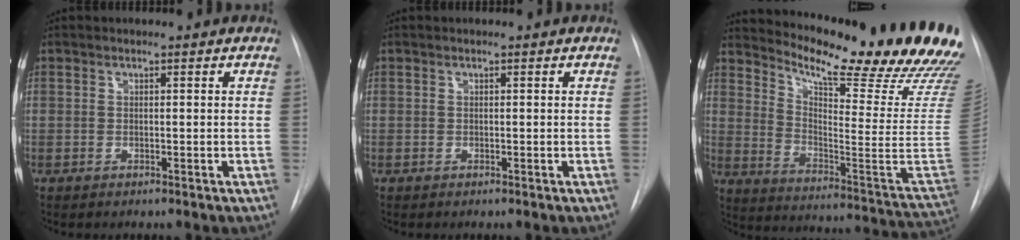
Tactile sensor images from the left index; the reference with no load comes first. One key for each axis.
{"total": 0.0}
{"total": 26.1, "fx": 22.2, "fy": 0.4, "fz": 13.6, "tx": -0.217, "ty": -0.115, "tz": 0.292}